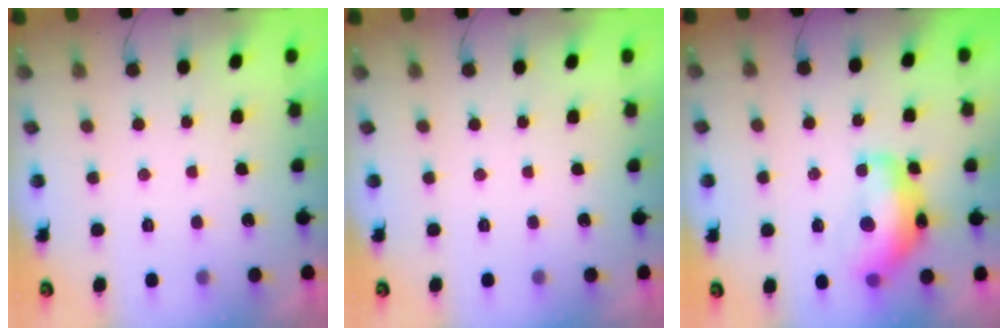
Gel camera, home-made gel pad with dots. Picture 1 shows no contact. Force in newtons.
{"total": 0.0}
{"total": 14.5, "press": 14.4, "slide": 1.1}